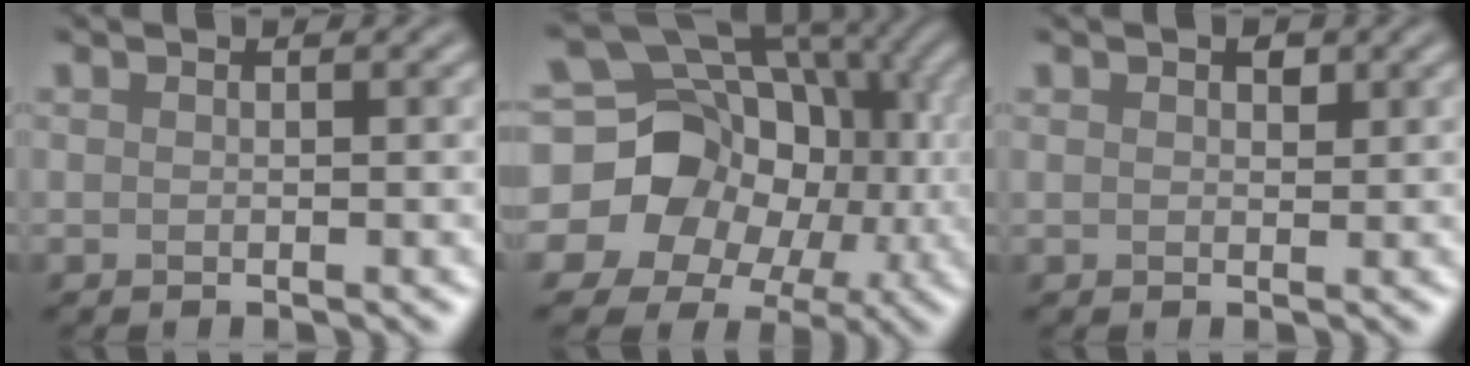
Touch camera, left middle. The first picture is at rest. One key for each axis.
{"total": 13.7, "fx": -1.2, "fy": 12.4, "fz": 5.7, "tx": -0.120, "ty": 0.010, "tz": -0.024}
{"total": 0.9, "fx": 0.3, "fy": -0.5, "fz": -0.7, "tx": -0.007, "ty": 0.008, "tz": 0.023}